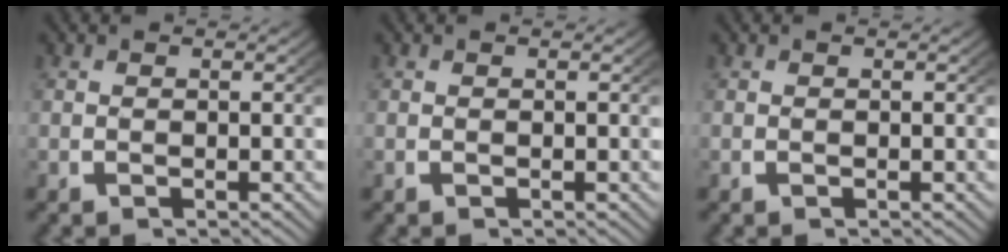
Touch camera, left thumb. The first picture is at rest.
{"total": 0.0}
{"total": 0.0}